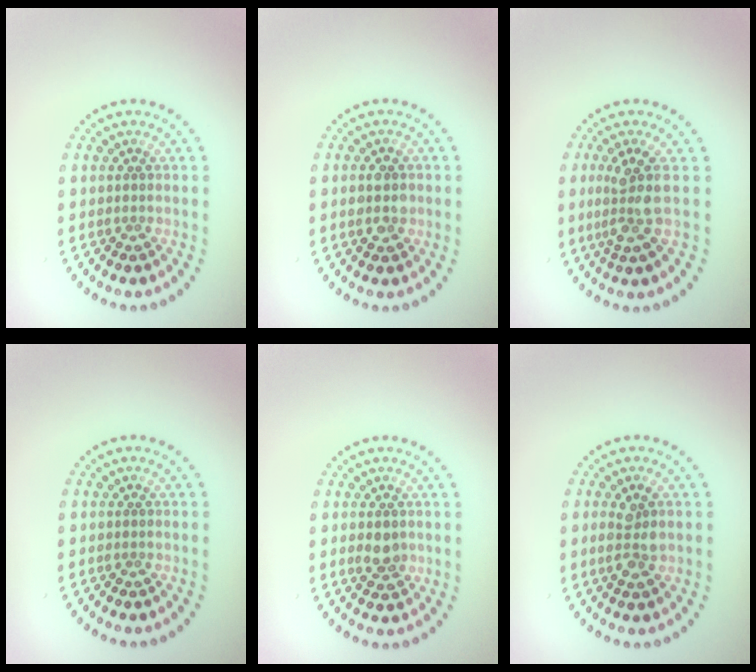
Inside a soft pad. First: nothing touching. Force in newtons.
{"total": 2.7, "press": 2.7, "slide": 0.1}
{"total": 3.5, "press": 2.8, "slide": 2.2}
{"total": 0.0}
{"total": 1.9, "press": 1.9, "slide": 0.2}
{"total": 2.6, "press": 2.5, "slide": 0.5}